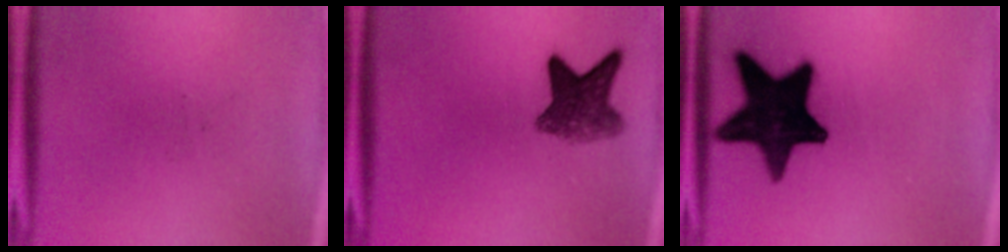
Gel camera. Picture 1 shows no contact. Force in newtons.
{"total": 6.7}
{"total": 18.7}